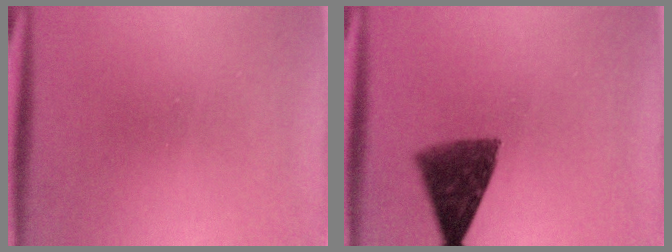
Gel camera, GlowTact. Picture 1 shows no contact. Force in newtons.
{"total": 9.2}